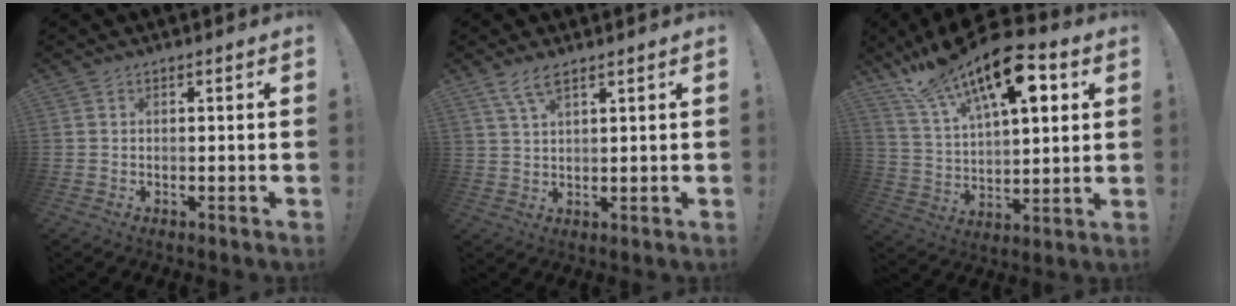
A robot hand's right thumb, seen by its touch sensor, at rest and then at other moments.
{"total": 4.8, "force": [3.3, 1.1, 3.2], "torque": [-0.060, -0.010, 0.060]}
{"total": 21.3, "force": [12.5, 8.8, 14.8], "torque": [-0.247, -0.075, 0.209]}